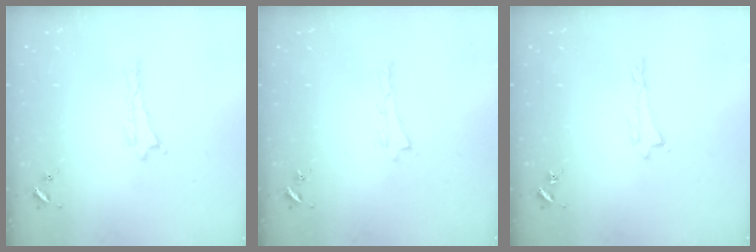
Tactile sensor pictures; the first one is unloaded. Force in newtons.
{"total": 0.0}
{"total": 0.0}